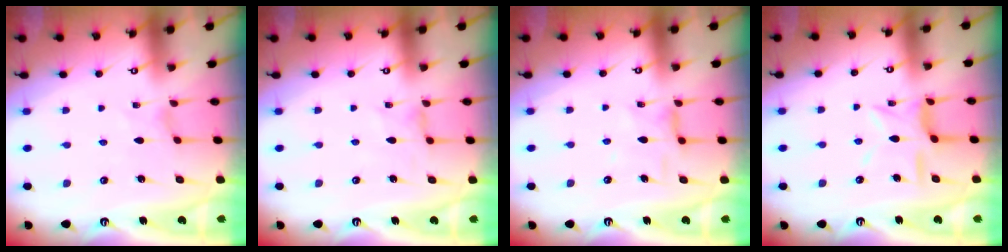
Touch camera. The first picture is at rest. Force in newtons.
{"total": 0.0}
{"total": 4.6, "press": 4.5, "slide": 0.4}
{"total": 9.4, "press": 9.3, "slide": 0.6}